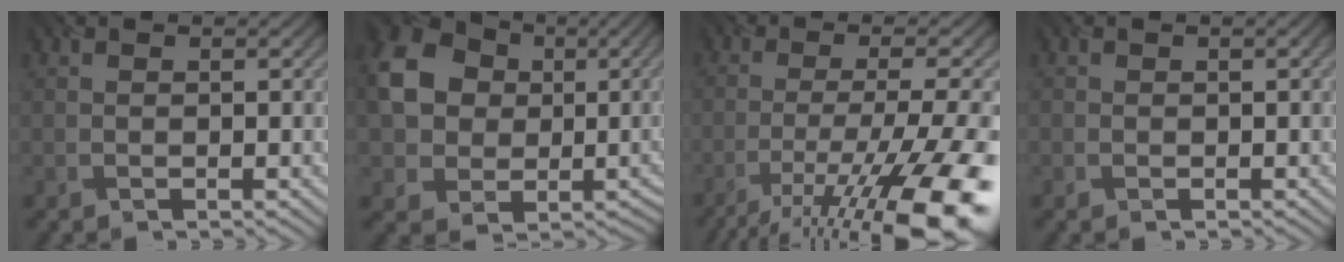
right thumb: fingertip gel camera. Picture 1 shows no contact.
{"total": 14.3, "force": [1.8, 12.4, 6.9], "torque": [-0.192, 0.000, 0.029]}
{"total": 15.1, "force": [-9.2, 3.6, 11.4], "torque": [-0.189, -0.009, -0.141]}
{"total": 0.6, "force": [-0.3, 0.5, 0.1], "torque": [-0.002, -0.003, -0.003]}